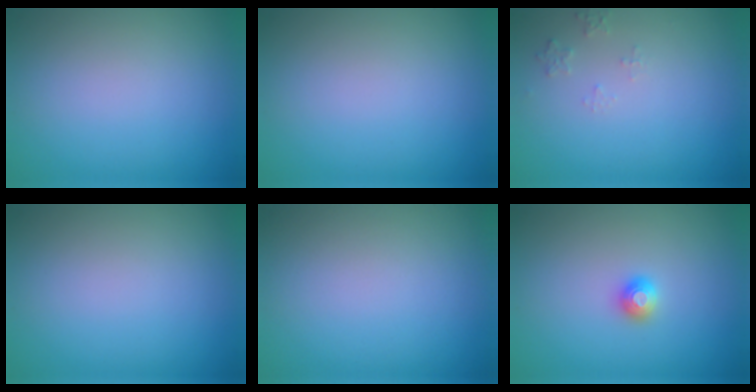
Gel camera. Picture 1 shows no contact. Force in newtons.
{"total": 0.0}
{"total": 1.1, "press": 1.1, "slide": 0.2}
{"total": 0.0}
{"total": 0.0}
{"total": 1.1, "press": 1.1, "slide": 0.0}